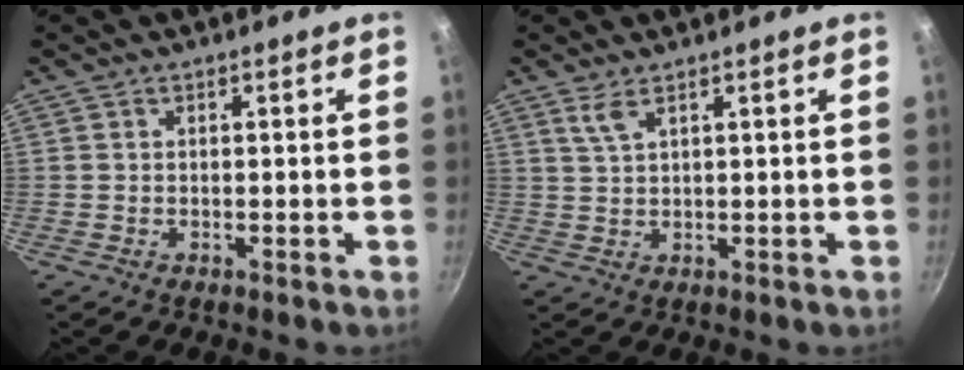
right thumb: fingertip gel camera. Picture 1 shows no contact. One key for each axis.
{"total": 3.1, "fx": 2.0, "fy": 1.2, "fz": 2.0, "tx": -0.040, "ty": -0.010, "tz": 0.045}